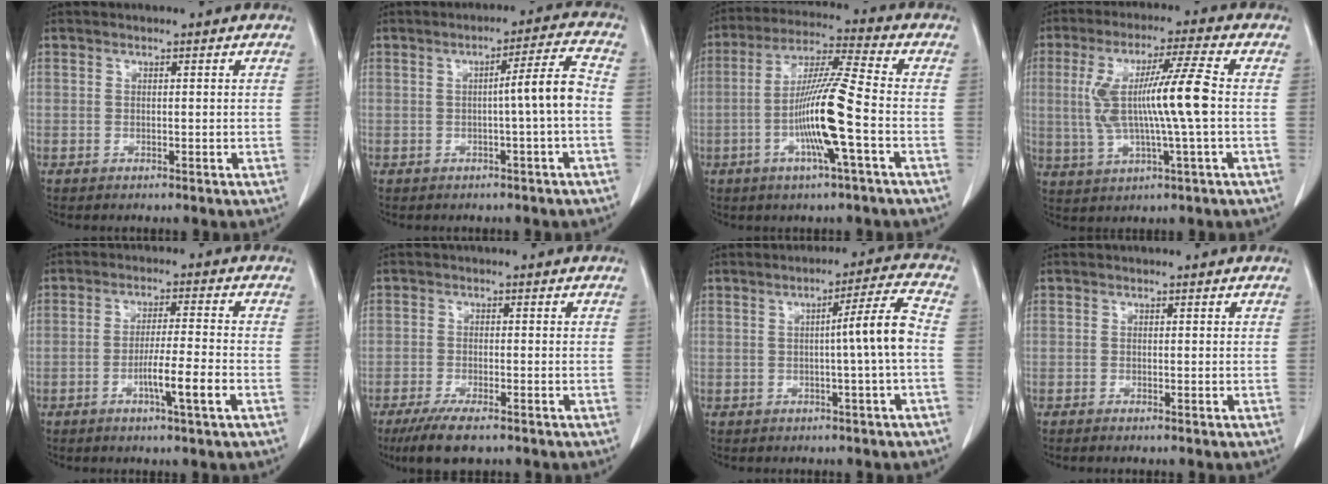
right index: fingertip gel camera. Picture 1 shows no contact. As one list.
[{"total": 5.6, "force": [-0.9, -0.8, 5.5], "torque": [-0.078, 0.012, -0.014]}, {"total": 12.3, "force": [-3.3, -0.5, 11.8], "torque": [-0.227, -0.002, -0.069]}, {"total": 11.7, "force": [0.2, 0.0, 11.7], "torque": [-0.236, 0.009, 0.005]}, {"total": 6.6, "force": [-2.5, -0.4, 6.0], "torque": [-0.102, -0.007, -0.045]}, {"total": 7.1, "force": [-5.2, 1.7, 4.5], "torque": [-0.079, -0.014, -0.088]}, {"total": 6.2, "force": [-0.7, -1.2, 6.0], "torque": [-0.088, 0.010, -0.010]}, {"total": 0.5, "force": [-0.4, -0.1, 0.3], "torque": [-0.007, -0.001, -0.009]}]